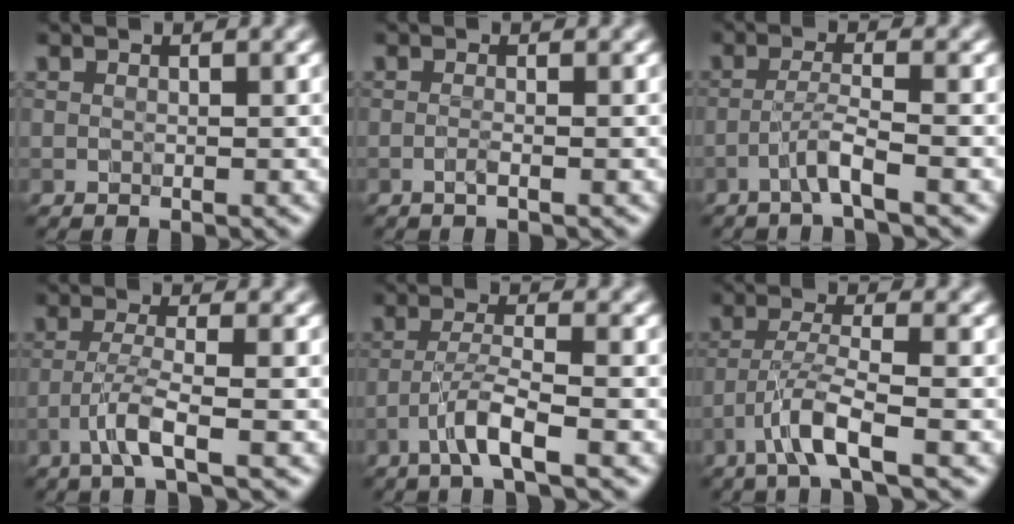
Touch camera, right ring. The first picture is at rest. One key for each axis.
{"total": 0.7, "fx": -0.3, "fy": 0.0, "fz": 0.6, "tx": -0.007, "ty": -0.001, "tz": -0.010}
{"total": 2.4, "fx": -1.4, "fy": -0.2, "fz": 2.0, "tx": -0.034, "ty": 0.012, "tz": -0.036}
{"total": 2.8, "fx": -1.5, "fy": 0.0, "fz": 2.3, "tx": -0.044, "ty": 0.009, "tz": -0.042}
{"total": 3.2, "fx": -1.9, "fy": 0.0, "fz": 2.6, "tx": -0.047, "ty": 0.012, "tz": -0.046}
{"total": 3.6, "fx": -2.1, "fy": 0.1, "fz": 2.9, "tx": -0.054, "ty": 0.010, "tz": -0.054}